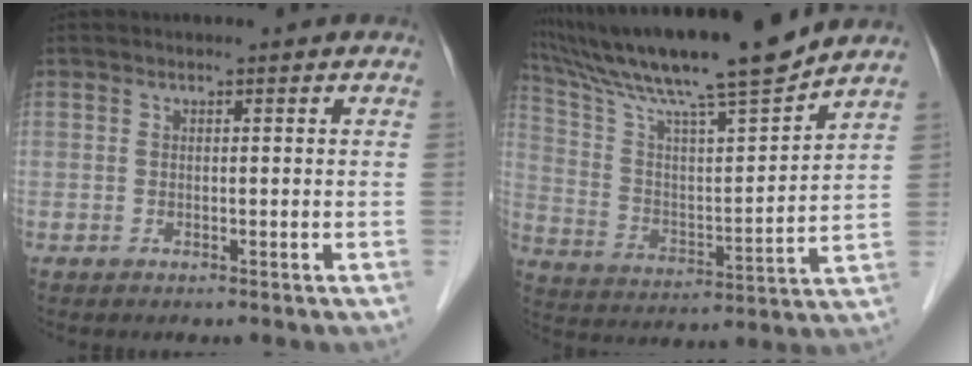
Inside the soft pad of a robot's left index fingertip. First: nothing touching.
{"total": 20.0, "force": [16.9, -0.2, 10.6], "torque": [-0.189, 0.008, 0.284]}